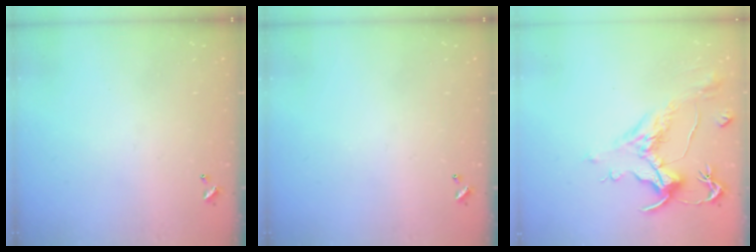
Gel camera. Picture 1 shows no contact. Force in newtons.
{"total": 0.0}
{"total": 1.6, "press": 0.6, "slide": 1.4}